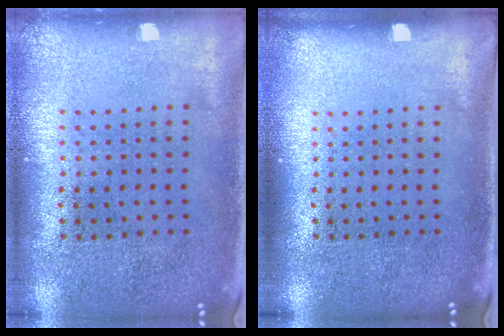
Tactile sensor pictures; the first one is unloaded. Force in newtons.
{"total": 0.0}